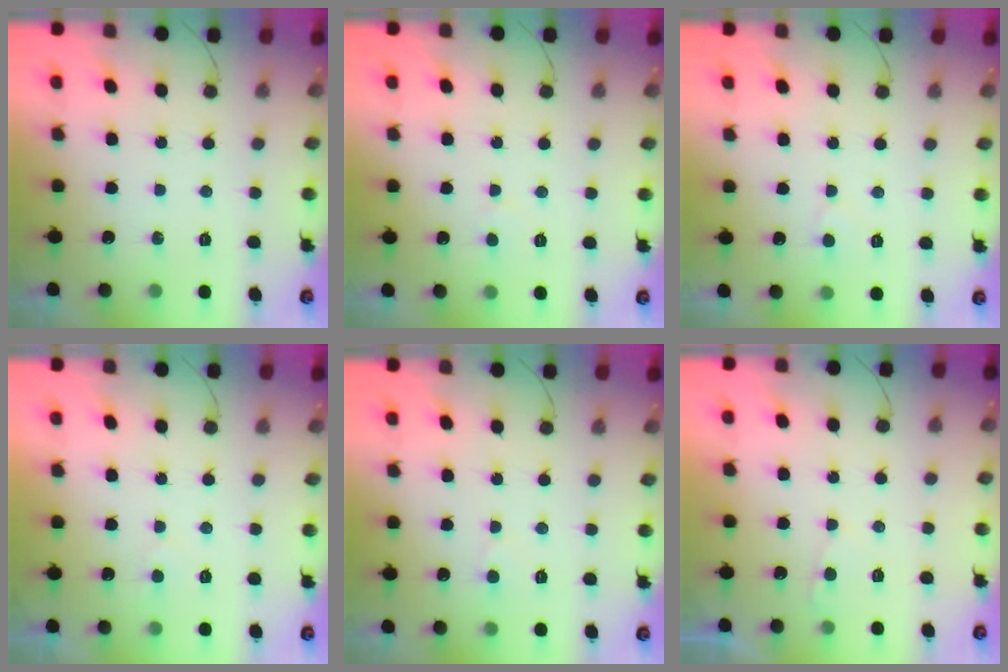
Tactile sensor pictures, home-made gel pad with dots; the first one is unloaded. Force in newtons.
{"total": 1.1, "press": 1.1, "slide": 0.1}
{"total": 3.6, "press": 3.6, "slide": 0.3}
{"total": 2.6, "press": 2.6, "slide": 0.4}
{"total": 3.7, "press": 3.7, "slide": 0.3}
{"total": 2.5, "press": 2.5, "slide": 0.4}